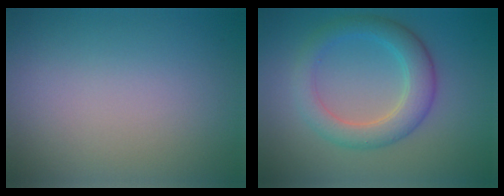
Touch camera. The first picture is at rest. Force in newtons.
{"total": 4.4, "press": 4.4, "slide": 0.1}